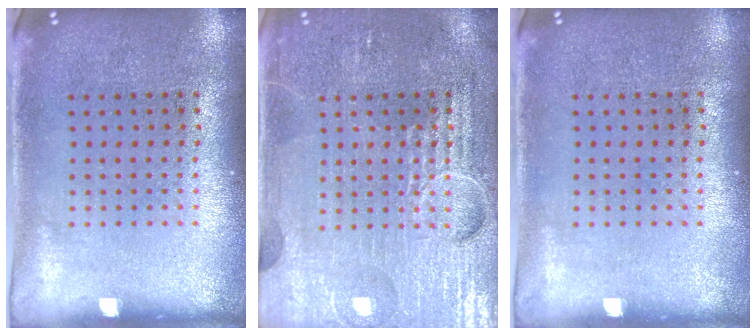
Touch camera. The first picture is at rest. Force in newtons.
{"total": 4.2, "press": 4.2, "slide": 0.4}
{"total": 0.0}